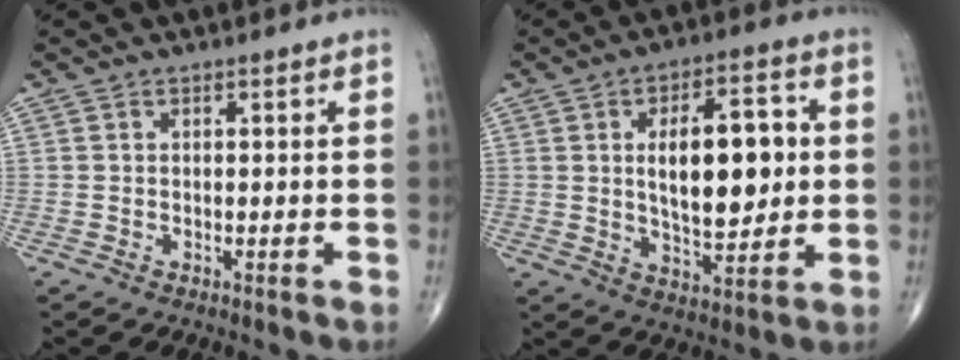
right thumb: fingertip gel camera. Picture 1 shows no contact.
{"total": 15.2, "force": [1.8, 7.0, 13.3], "torque": [-0.181, -0.001, 0.033]}